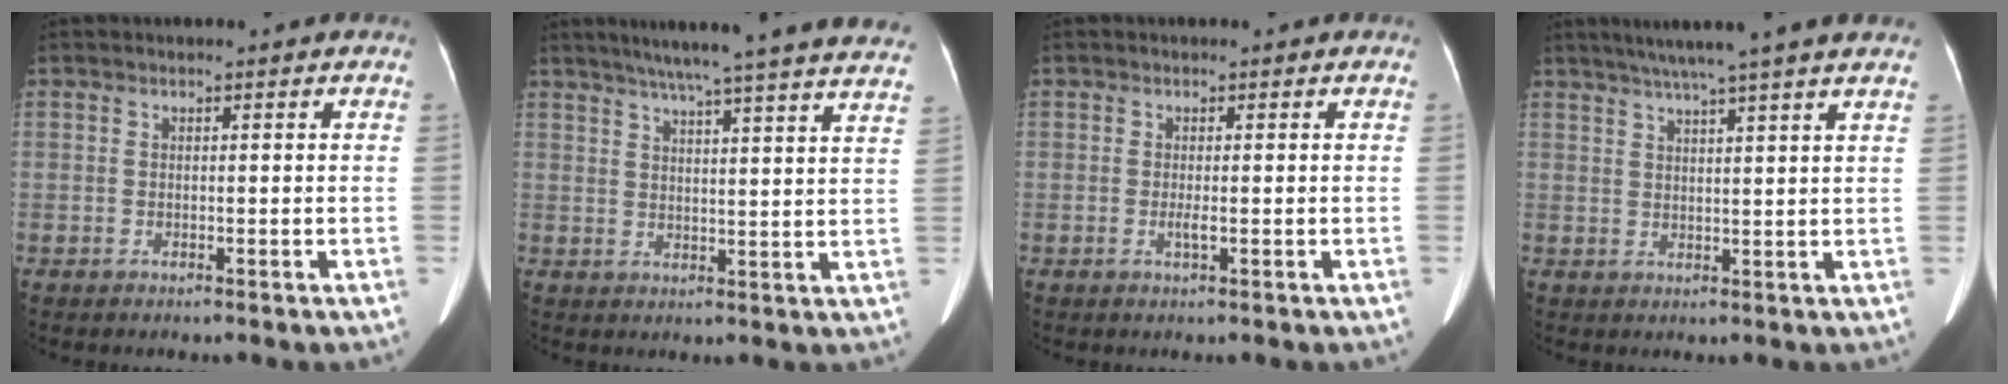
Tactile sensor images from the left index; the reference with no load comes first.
{"total": 25.5, "force": [22.6, -0.1, 11.9], "torque": [-0.183, -0.025, 0.275]}
{"total": 0.9, "force": [-0.4, 0.0, 0.9], "torque": [-0.024, -0.007, -0.006]}
{"total": 10.4, "force": [8.5, -1.4, 5.9], "torque": [-0.090, 0.023, 0.105]}